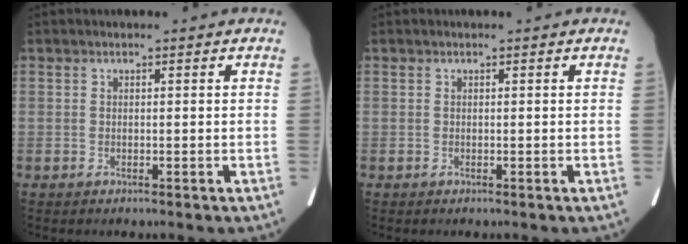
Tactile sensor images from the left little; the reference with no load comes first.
{"total": 0.0}